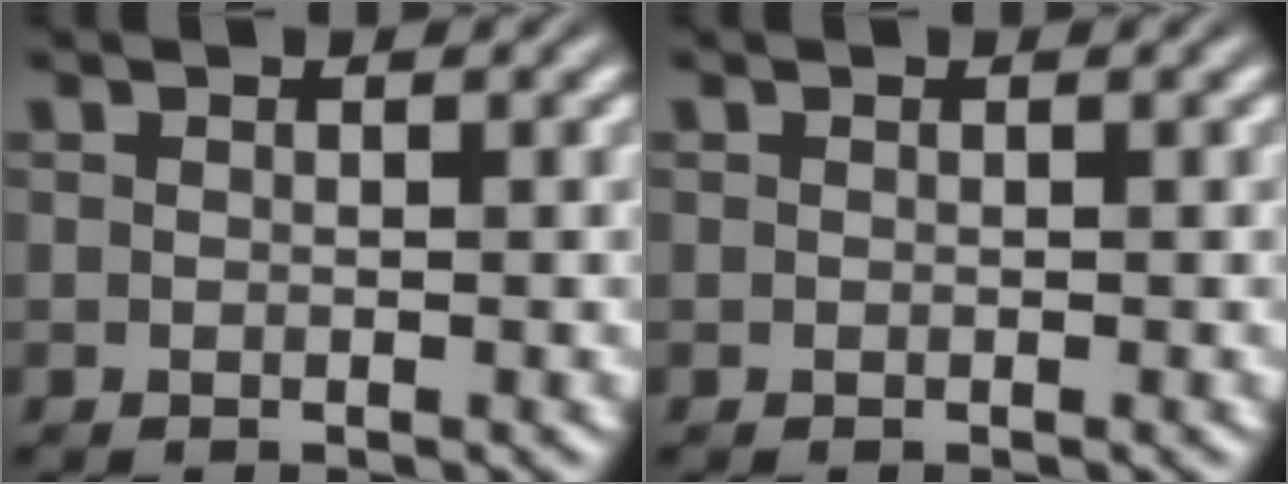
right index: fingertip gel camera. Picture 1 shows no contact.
{"total": 0.0}